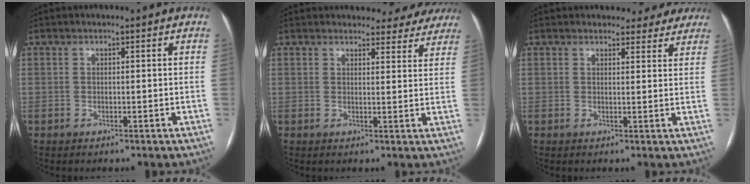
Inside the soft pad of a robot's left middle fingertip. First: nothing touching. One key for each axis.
{"total": 10.5, "fx": 9.9, "fy": 3.4, "fz": 1.0, "tx": 0.024, "ty": -0.008, "tz": 0.089}
{"total": 6.8, "fx": 6.2, "fy": 2.5, "fz": 0.9, "tx": 0.011, "ty": 0.001, "tz": 0.054}